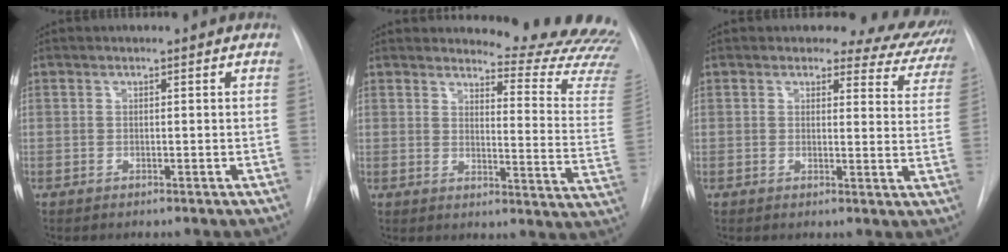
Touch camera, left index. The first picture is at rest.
{"total": 17.9, "force": [17.5, 1.4, 3.5], "torque": [-0.024, -0.151, 0.176]}
{"total": 9.4, "force": [8.5, 3.7, 1.3], "torque": [0.020, -0.032, 0.062]}